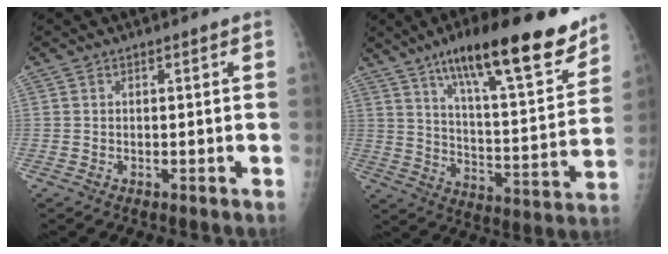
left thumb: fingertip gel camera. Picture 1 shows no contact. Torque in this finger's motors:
{"motor_torque": [0.58, 0.36, 1.47, -1.29, 0.26]}